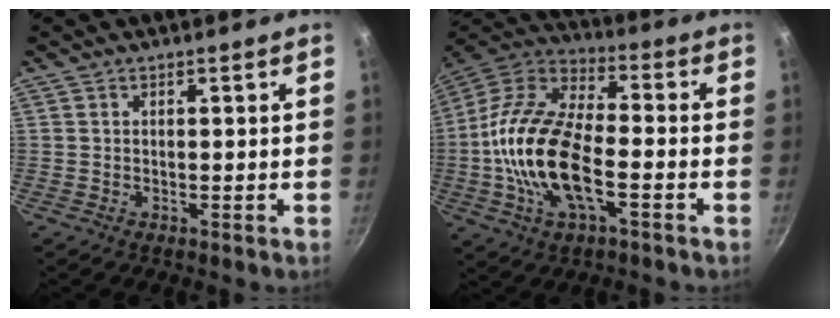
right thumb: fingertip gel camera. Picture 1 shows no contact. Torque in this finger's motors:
{"motor_torque": [0.06, 1.67, 1.92, -0.85, 0.53]}